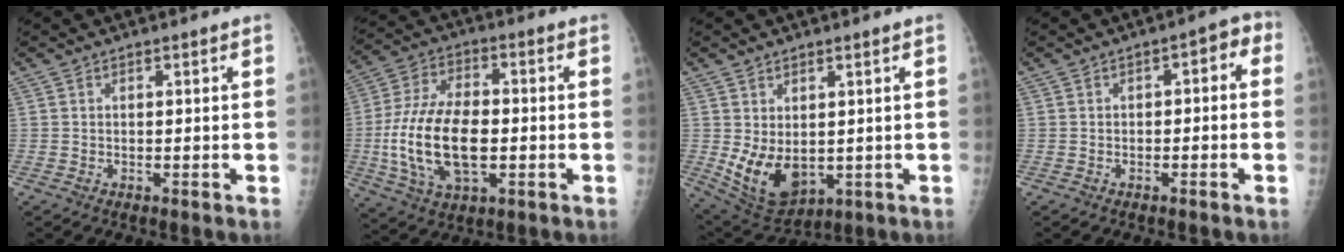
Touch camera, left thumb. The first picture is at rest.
{"total": 17.7, "force": [-2.4, 9.5, 14.7], "torque": [-0.284, 0.010, -0.038]}
{"total": 9.8, "force": [-0.2, 6.5, 7.3], "torque": [-0.104, -0.017, 0.022]}
{"total": 4.0, "force": [-0.5, 2.5, 3.0], "torque": [-0.018, 0.031, -0.015]}